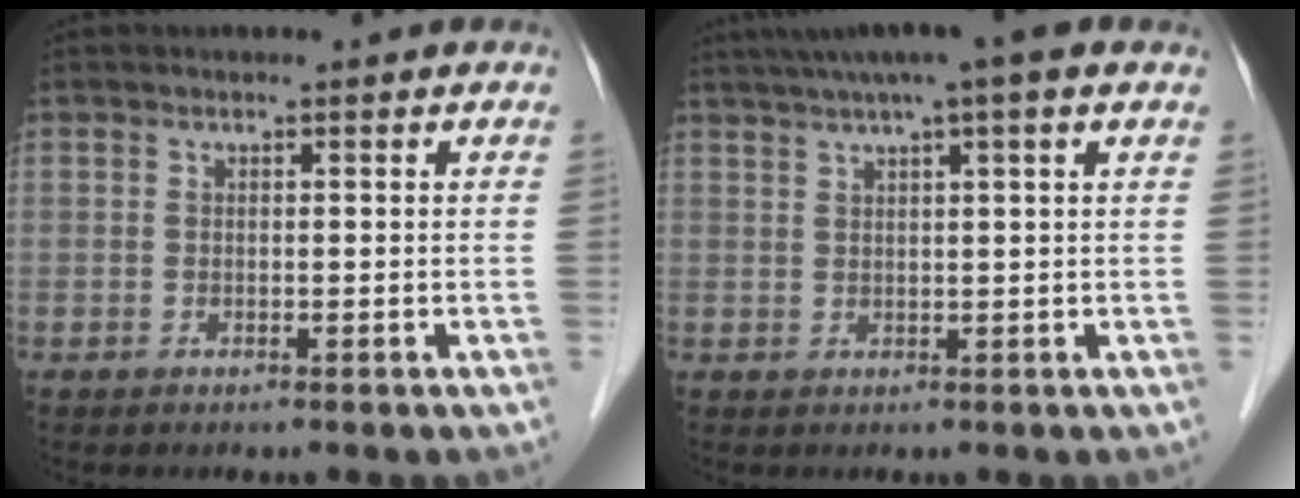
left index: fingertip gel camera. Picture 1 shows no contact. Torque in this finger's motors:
{"motor_torque": [0.70, -0.71, 0.82, 0.21]}